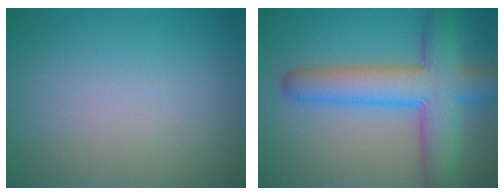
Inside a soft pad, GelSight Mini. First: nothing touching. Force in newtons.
{"total": 8.5, "press": 8.4, "slide": 0.4}